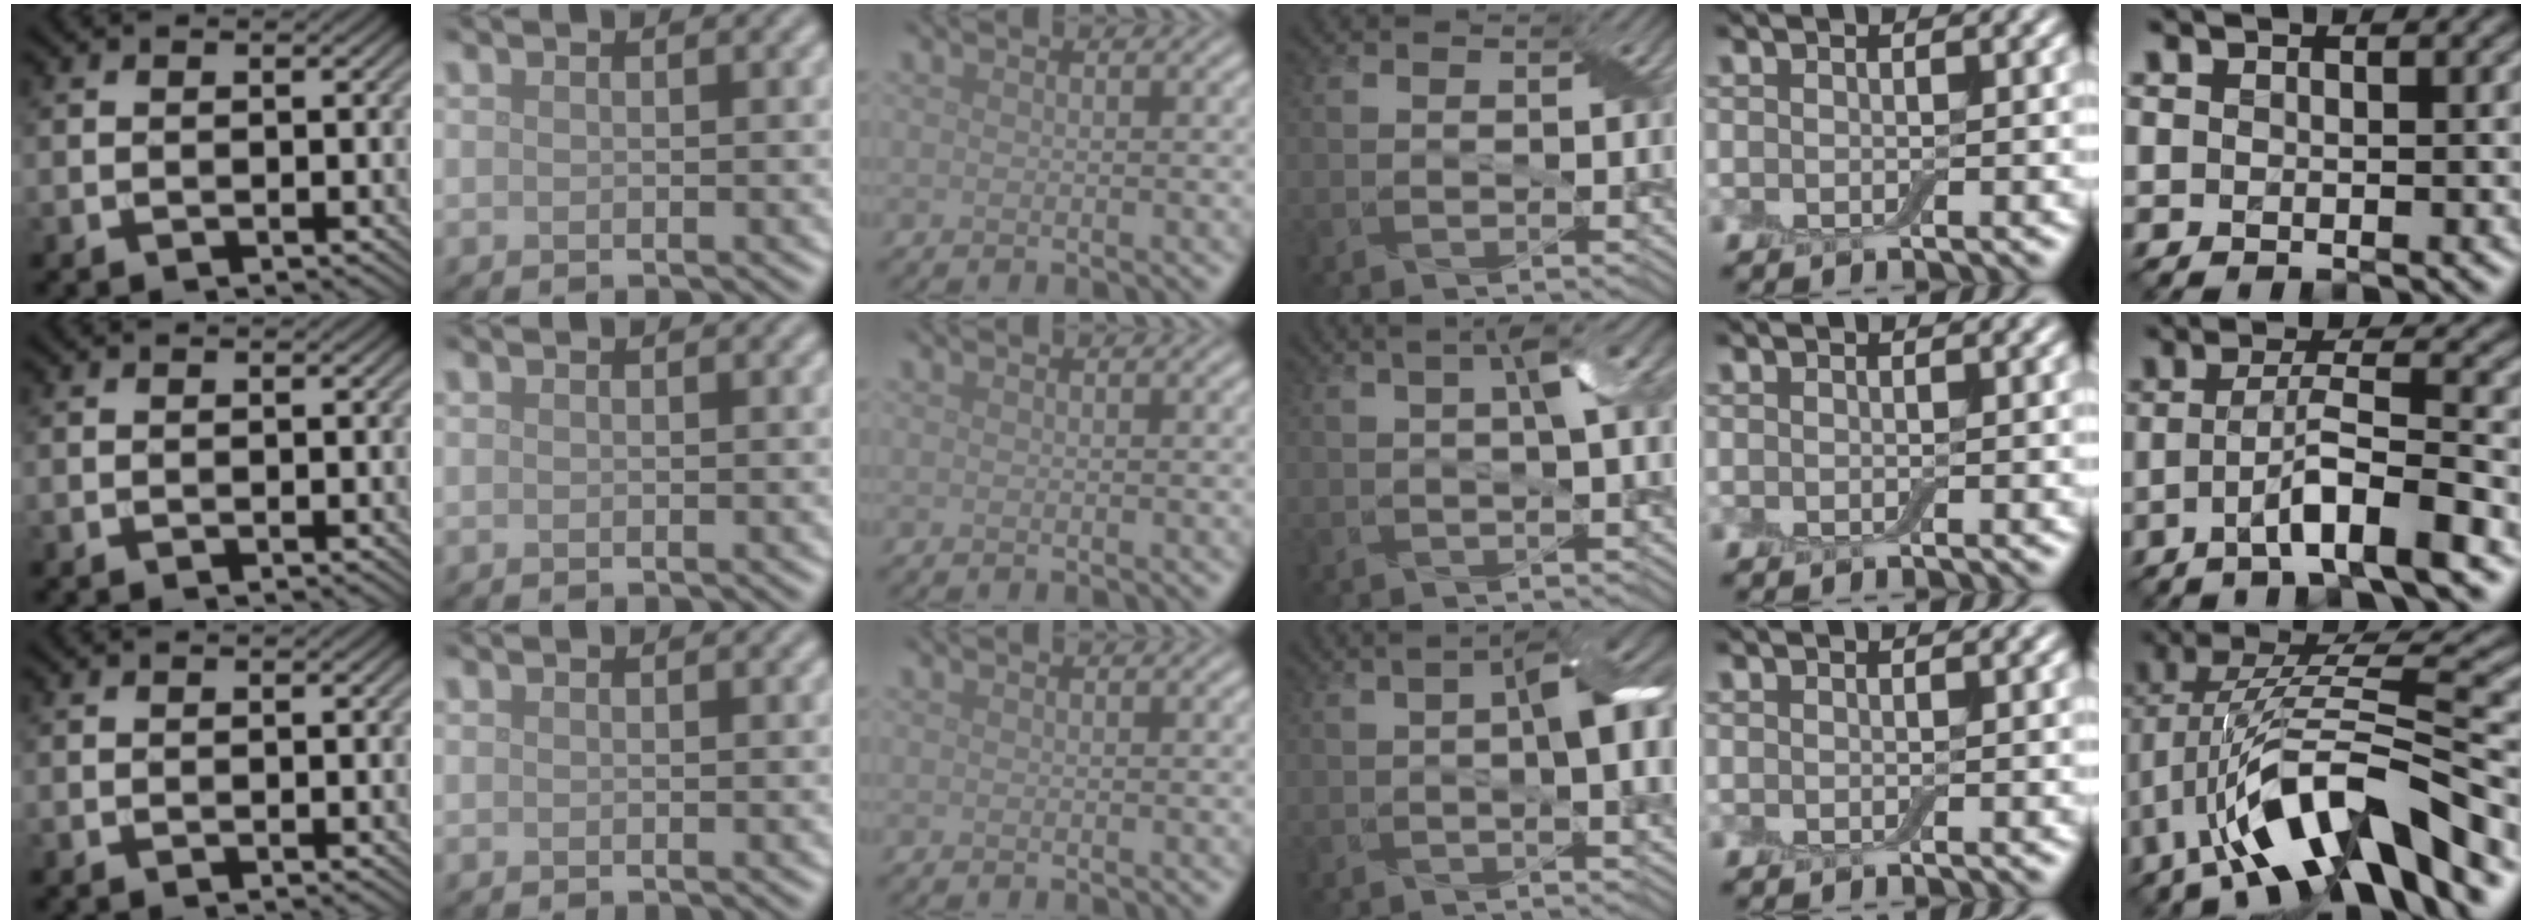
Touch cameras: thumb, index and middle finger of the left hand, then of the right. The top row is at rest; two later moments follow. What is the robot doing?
{"motion": "peel", "object": "aluminum foil"}